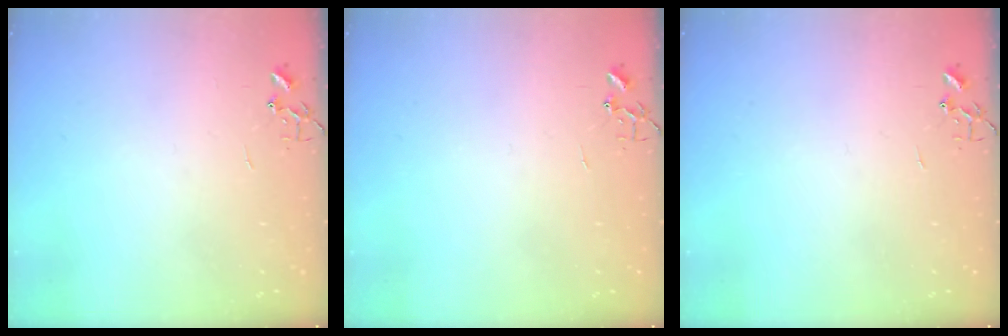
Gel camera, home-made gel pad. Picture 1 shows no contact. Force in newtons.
{"total": 0.0}
{"total": 0.0}